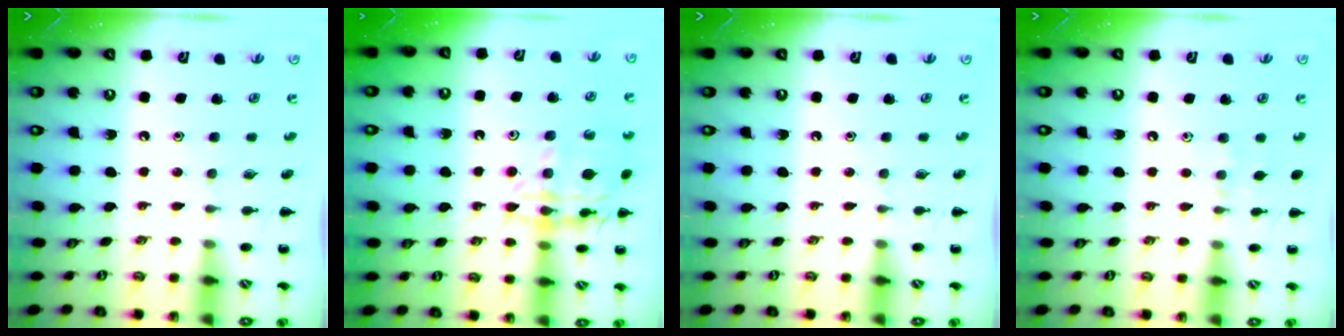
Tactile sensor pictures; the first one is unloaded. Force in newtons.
{"total": 15.4, "press": 15.3, "slide": 1.8}
{"total": 0.0}
{"total": 4.0, "press": 3.7, "slide": 1.4}